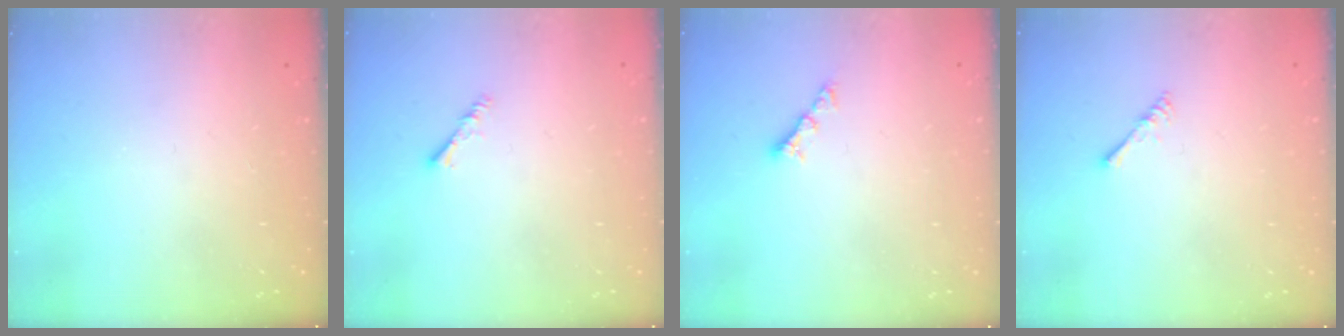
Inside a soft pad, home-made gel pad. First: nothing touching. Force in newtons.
{"total": 1.9, "press": 1.9, "slide": 0.4}
{"total": 3.6, "press": 3.6, "slide": 0.2}
{"total": 1.6, "press": 1.6, "slide": 0.4}